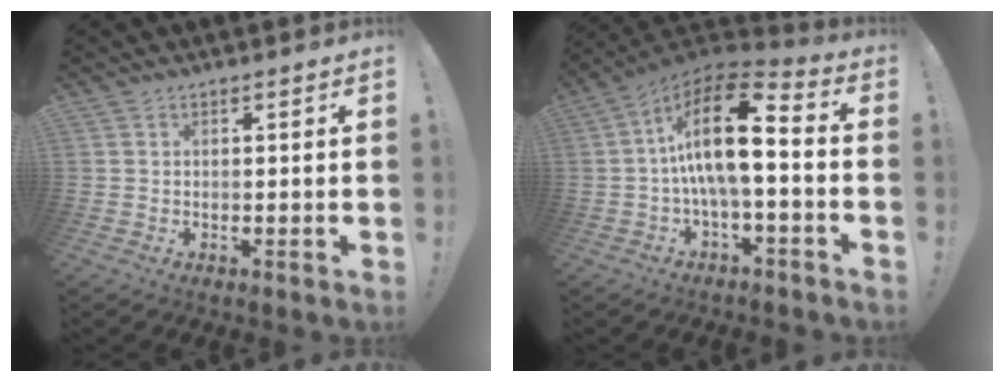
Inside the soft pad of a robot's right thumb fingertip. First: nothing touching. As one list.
[{"total": 17.5, "force": [1.1, 6.6, 16.2], "torque": [-0.284, -0.002, 0.017]}]